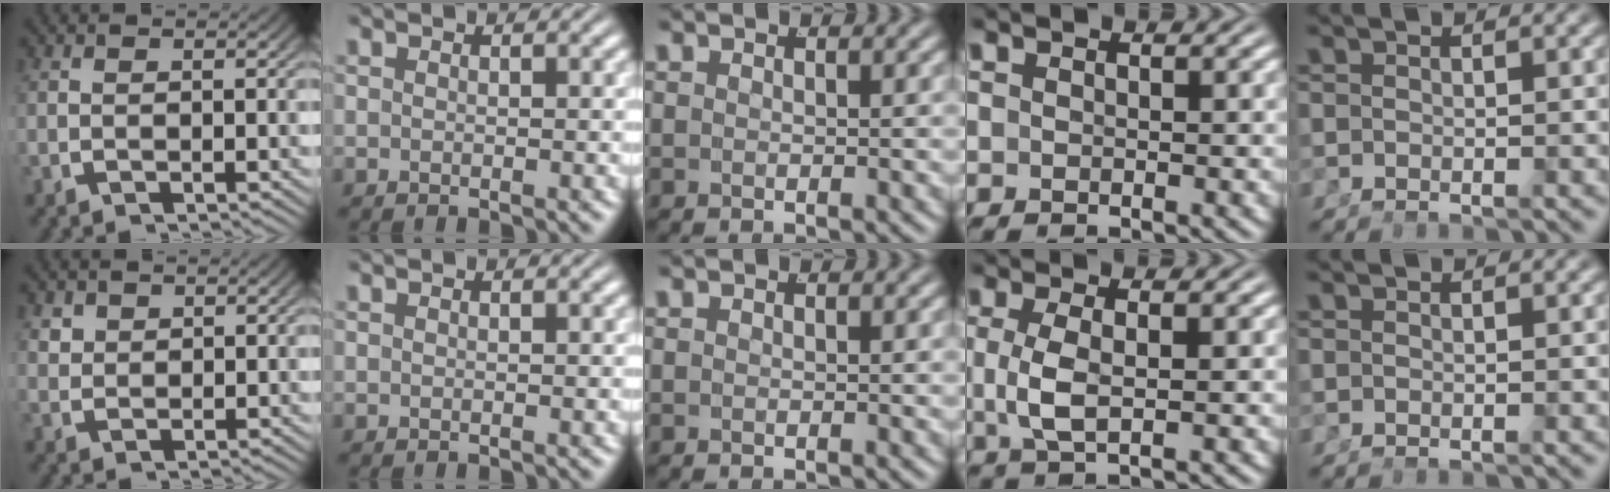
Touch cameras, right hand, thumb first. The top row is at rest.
{"thumb": {"total": 1.7, "force": [1.0, 1.2, 0.4], "torque": [-0.008, -0.005, 0.027]}, "ring": {"total": 2.8, "force": [-0.1, 0.8, 2.7], "torque": [-0.072, -0.012, 0.011]}}